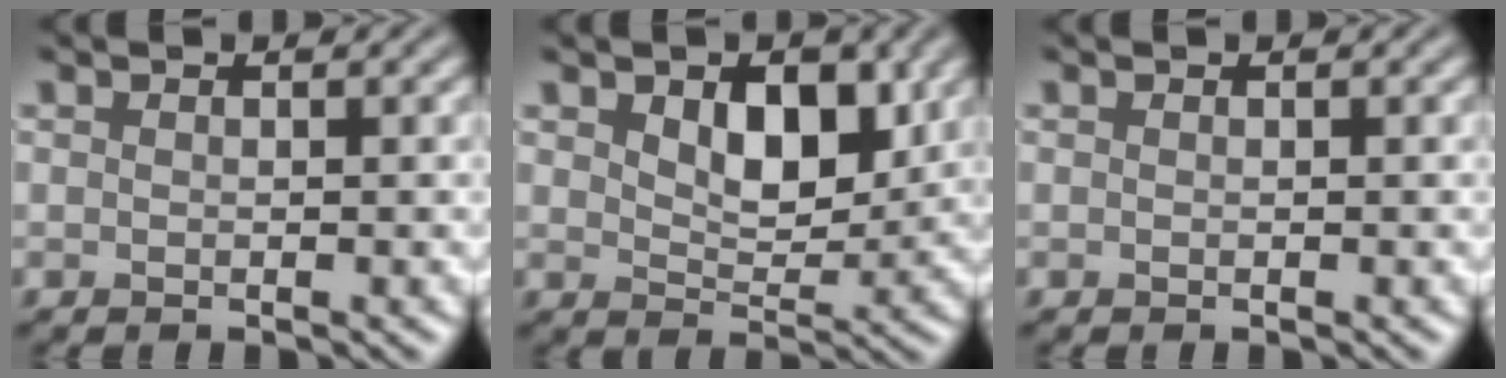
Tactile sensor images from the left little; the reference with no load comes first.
{"total": 4.6, "force": [1.4, 2.8, 3.4], "torque": [-0.062, -0.012, 0.018]}
{"total": 0.0}